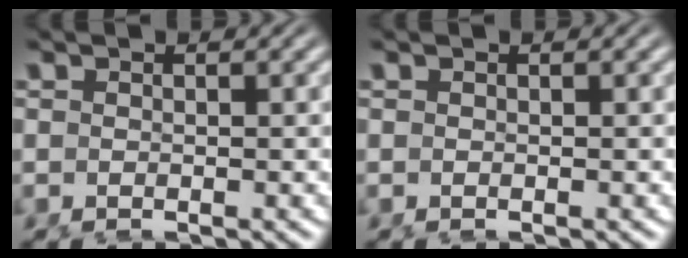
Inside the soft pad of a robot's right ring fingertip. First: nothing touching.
{"total": 0.0}